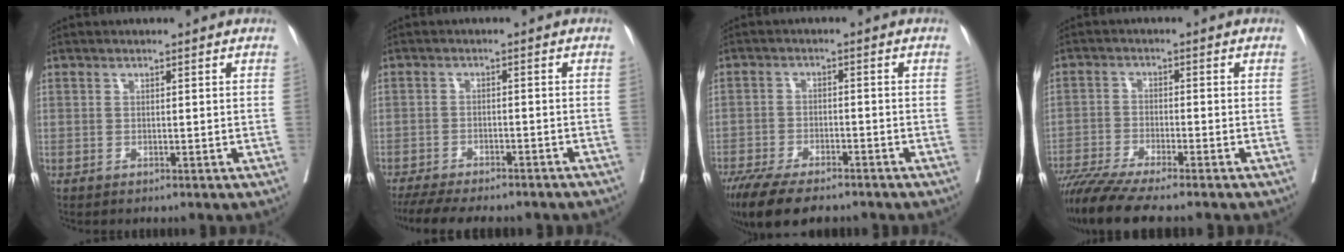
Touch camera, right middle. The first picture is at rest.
{"total": 15.9, "force": [-13.6, 3.9, 7.3], "torque": [-0.146, -0.020, -0.183]}
{"total": 11.7, "force": [-9.2, 3.5, 6.3], "torque": [-0.104, -0.015, -0.146]}
{"total": 11.5, "force": [-9.6, 0.4, 6.3], "torque": [-0.100, -0.026, -0.160]}